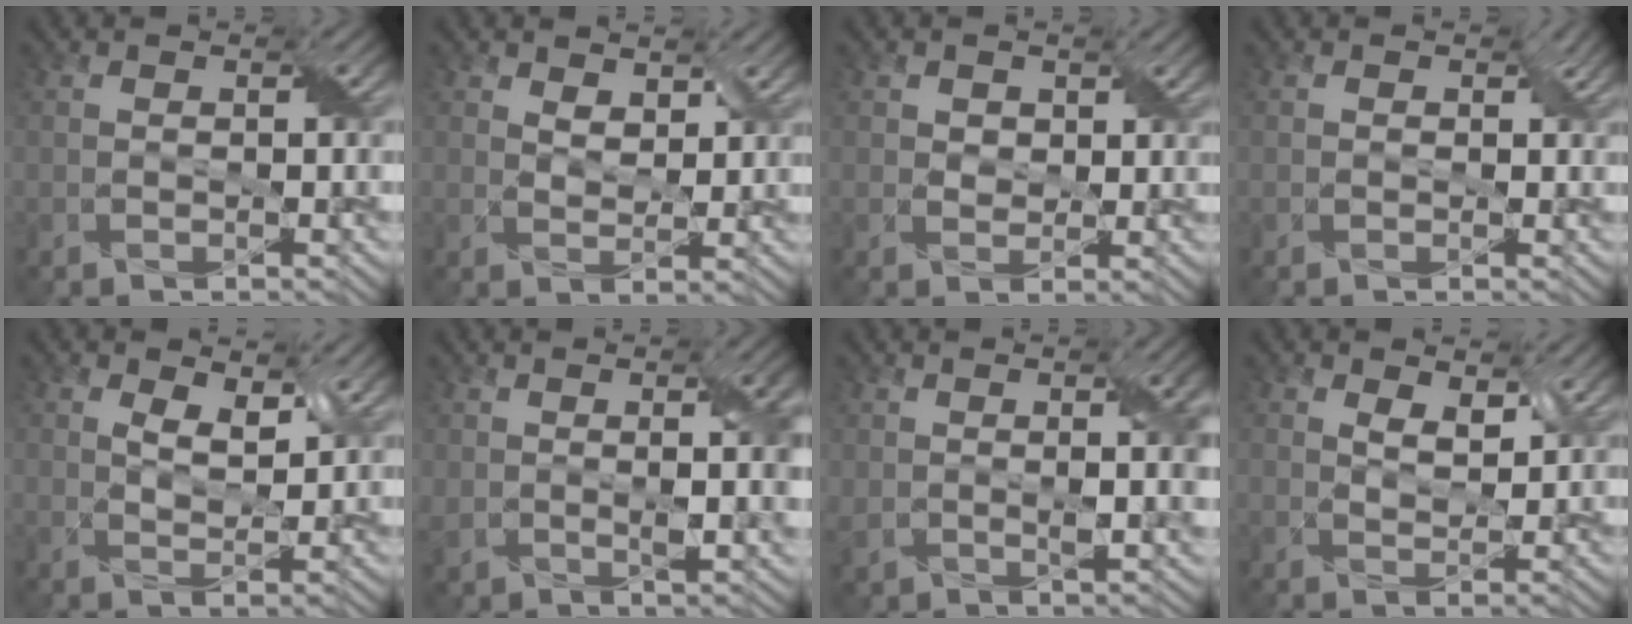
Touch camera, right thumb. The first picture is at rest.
{"total": 3.0, "force": [2.0, 1.6, 1.6], "torque": [-0.038, -0.005, 0.035]}
{"total": 2.0, "force": [1.0, 1.6, 0.7], "torque": [-0.024, -0.002, 0.012]}
{"total": 1.3, "force": [0.3, 1.0, 0.8], "torque": [-0.016, -0.004, 0.005]}
{"total": 5.0, "force": [2.7, 2.3, 3.5], "torque": [-0.072, -0.008, 0.046]}
{"total": 7.2, "force": [1.8, 2.7, 6.5], "torque": [-0.122, -0.002, 0.037]}
{"total": 6.5, "force": [1.6, 2.4, 5.8], "torque": [-0.110, -0.001, 0.033]}
{"total": 4.0, "force": [2.4, 1.9, 2.6], "torque": [-0.057, -0.008, 0.042]}